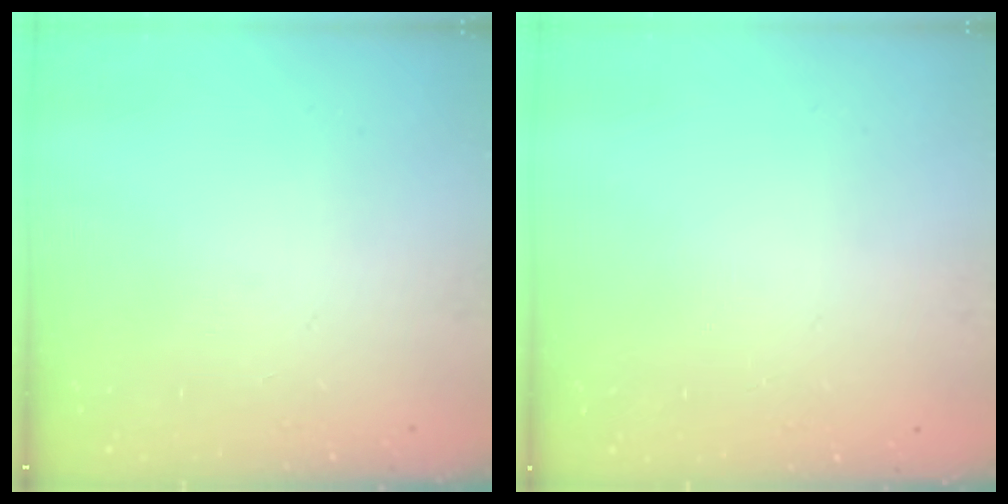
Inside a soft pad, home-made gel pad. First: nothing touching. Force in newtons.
{"total": 0.0}